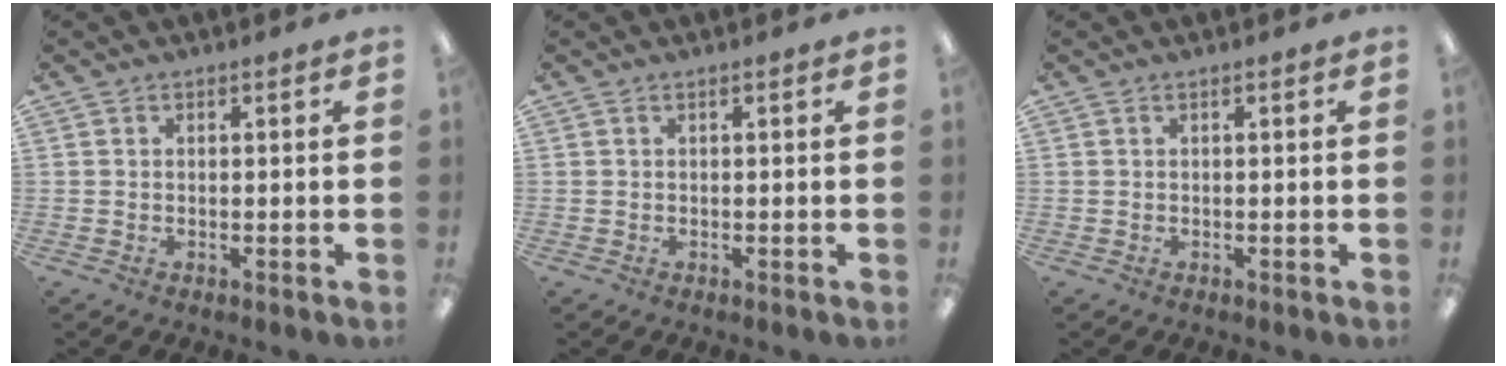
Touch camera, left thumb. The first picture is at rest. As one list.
[{"total": 0.0}, {"total": 0.0}]